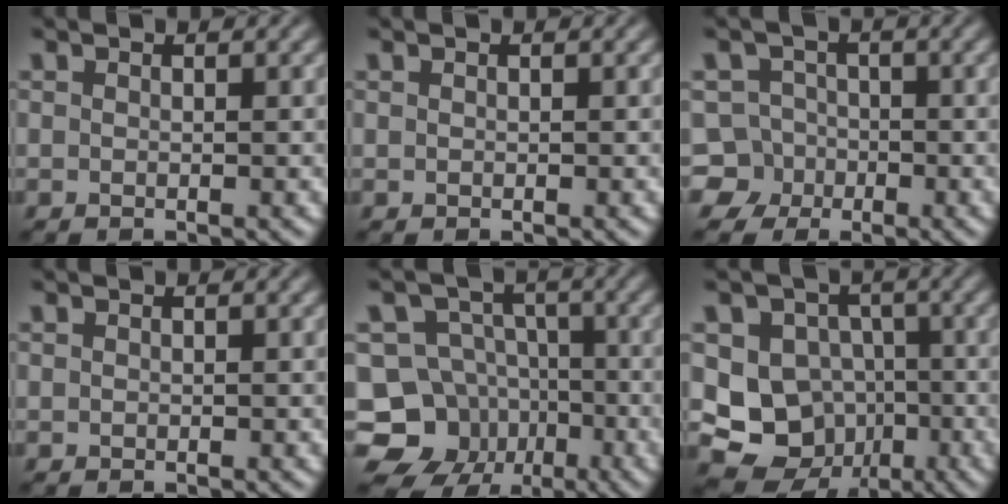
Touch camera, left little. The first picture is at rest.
{"total": 0.0}
{"total": 7.3, "force": [-3.4, 6.4, 1.1], "torque": [-0.013, 0.005, -0.083]}
{"total": 0.0}
{"total": 11.0, "force": [-5.4, 9.2, 2.9], "torque": [-0.056, -0.010, -0.104]}
{"total": 8.4, "force": [-1.9, 7.4, 3.5], "torque": [-0.043, -0.011, -0.048]}